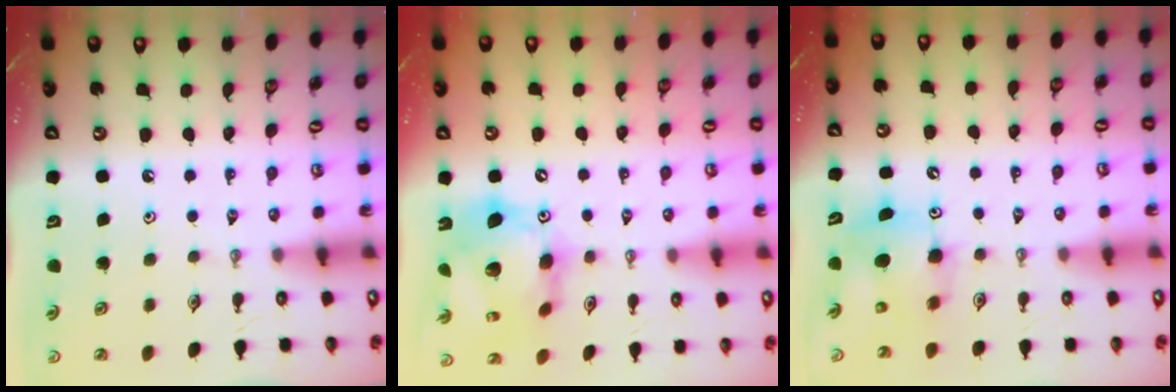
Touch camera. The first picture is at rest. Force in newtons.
{"total": 17.4, "press": 17.3, "slide": 1.8}
{"total": 7.7, "press": 7.7, "slide": 0.4}